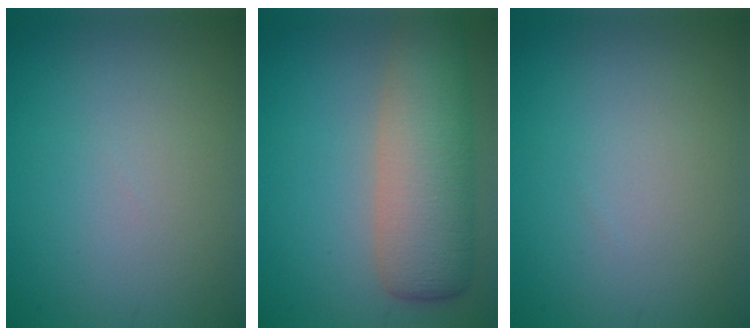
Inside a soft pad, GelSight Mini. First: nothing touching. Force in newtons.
{"total": 7.3, "press": 7.3, "slide": 0.4}
{"total": 0.0}